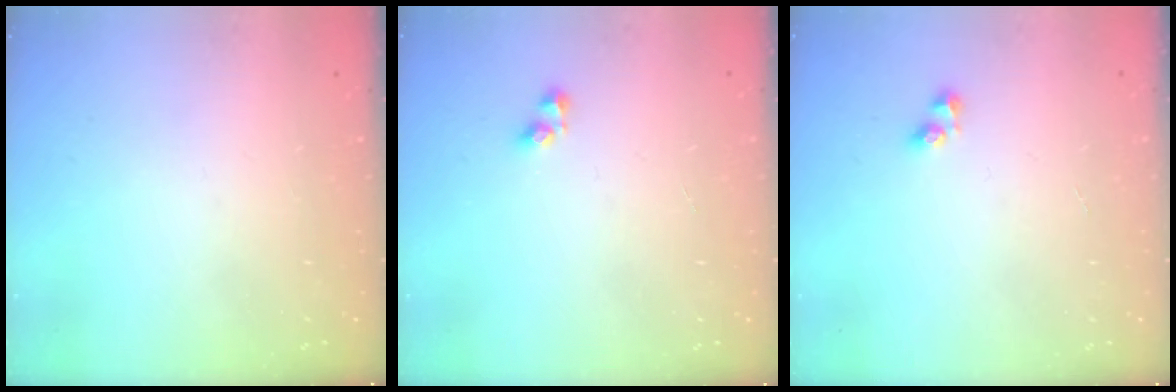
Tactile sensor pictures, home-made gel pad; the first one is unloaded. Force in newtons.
{"total": 3.7, "press": 3.6, "slide": 0.7}
{"total": 2.5, "press": 2.2, "slide": 1.3}